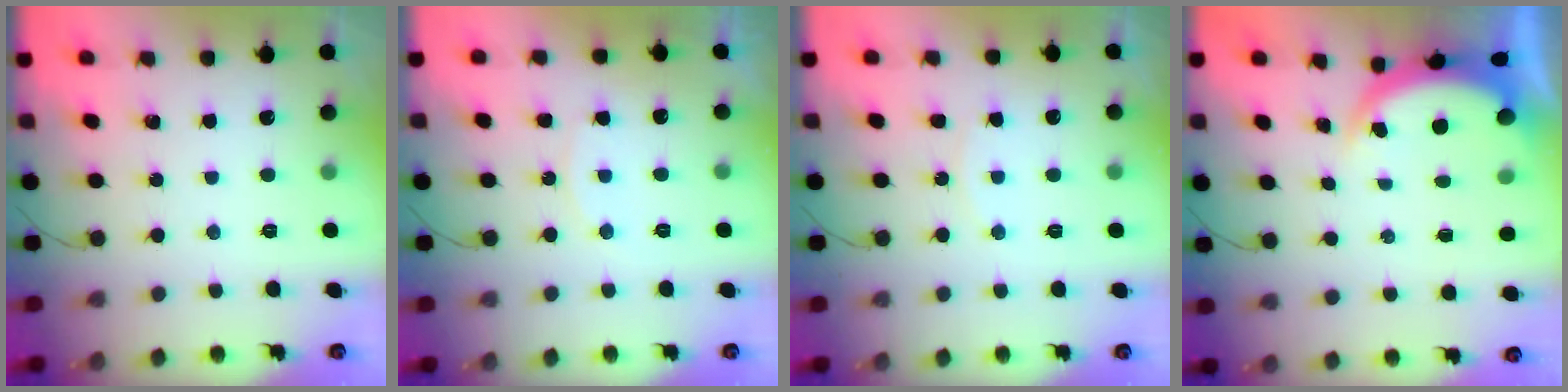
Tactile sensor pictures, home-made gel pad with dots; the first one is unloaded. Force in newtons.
{"total": 6.0, "press": 5.9, "slide": 0.6}
{"total": 6.7, "press": 6.7, "slide": 0.5}
{"total": 4.6, "press": 4.6, "slide": 0.3}